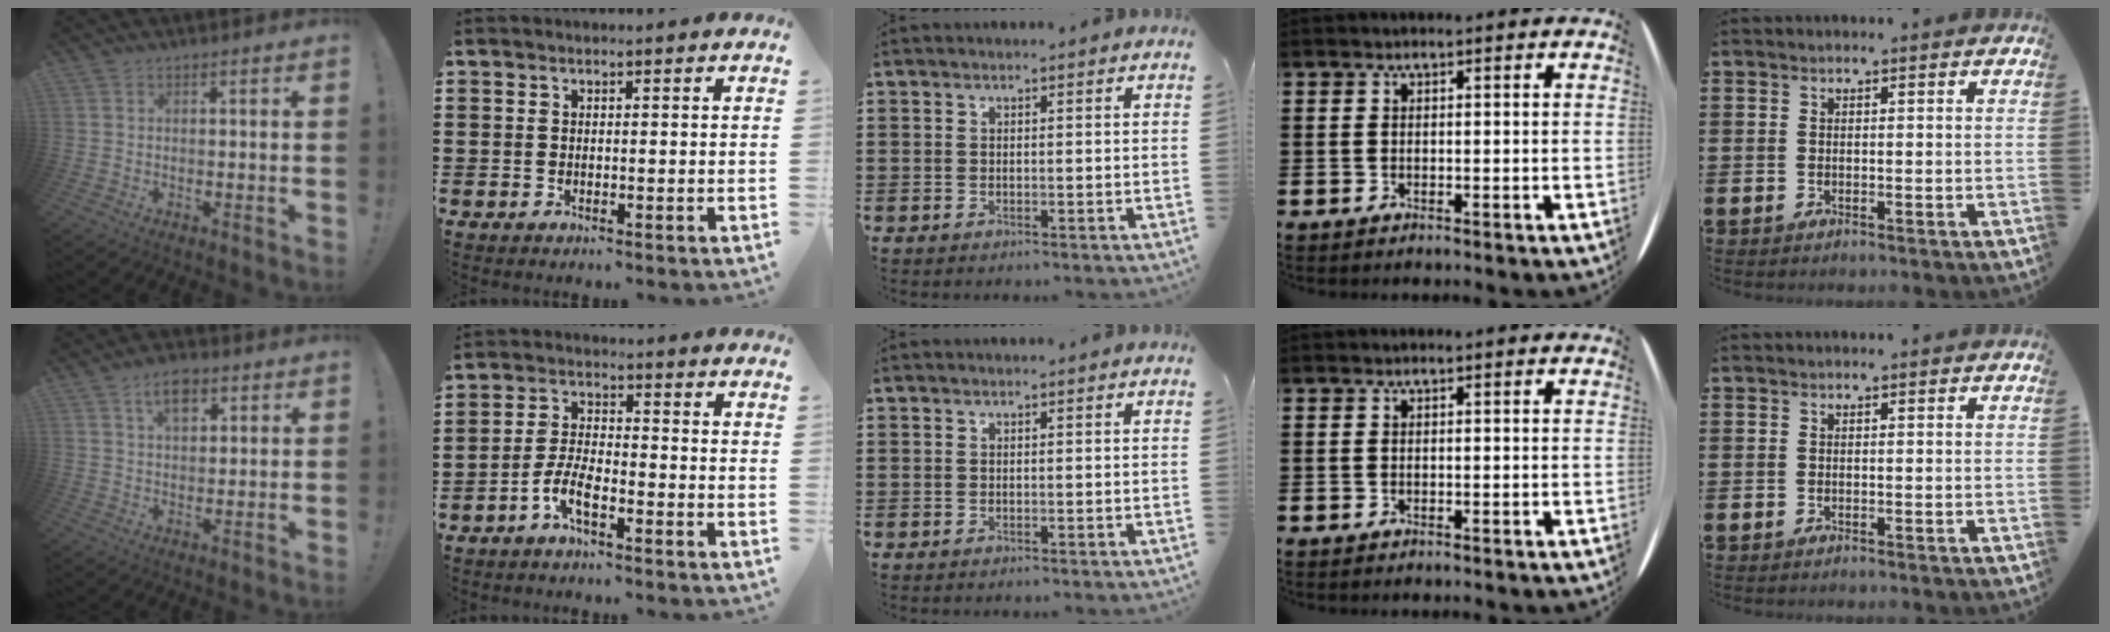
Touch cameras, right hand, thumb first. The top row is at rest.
{"thumb": {"total": 7.2, "force": [3.5, 4.3, 4.6], "torque": [-0.068, -0.006, 0.061]}, "index": {"total": 5.0, "force": [-3.1, 1.5, 3.6], "torque": [-0.096, -0.001, -0.067]}}